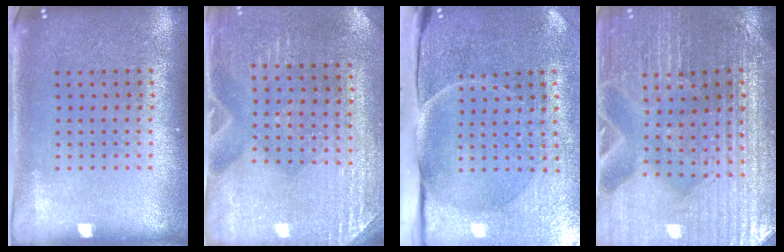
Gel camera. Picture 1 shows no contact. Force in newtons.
{"total": 3.0, "press": 2.9, "slide": 0.7}
{"total": 4.9, "press": 3.9, "slide": 3.0}
{"total": 3.5, "press": 3.4, "slide": 0.3}